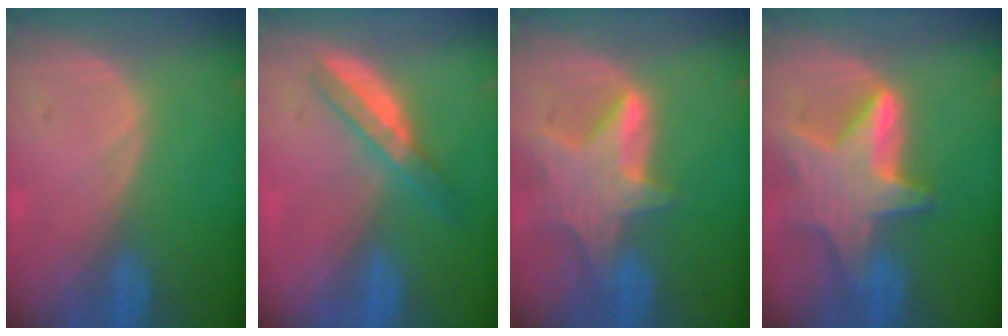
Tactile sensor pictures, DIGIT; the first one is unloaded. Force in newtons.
{"total": 5.5, "press": 4.8, "slide": 2.6}
{"total": 7.8, "press": 7.1, "slide": 3.2}
{"total": 9.5, "press": 9.5, "slide": 0.7}